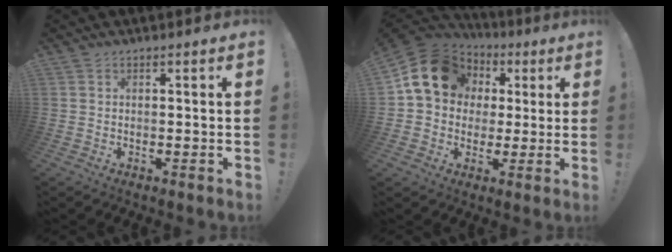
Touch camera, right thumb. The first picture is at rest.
{"total": 16.2, "force": [4.6, 13.1, 8.4], "torque": [-0.125, -0.004, 0.093]}